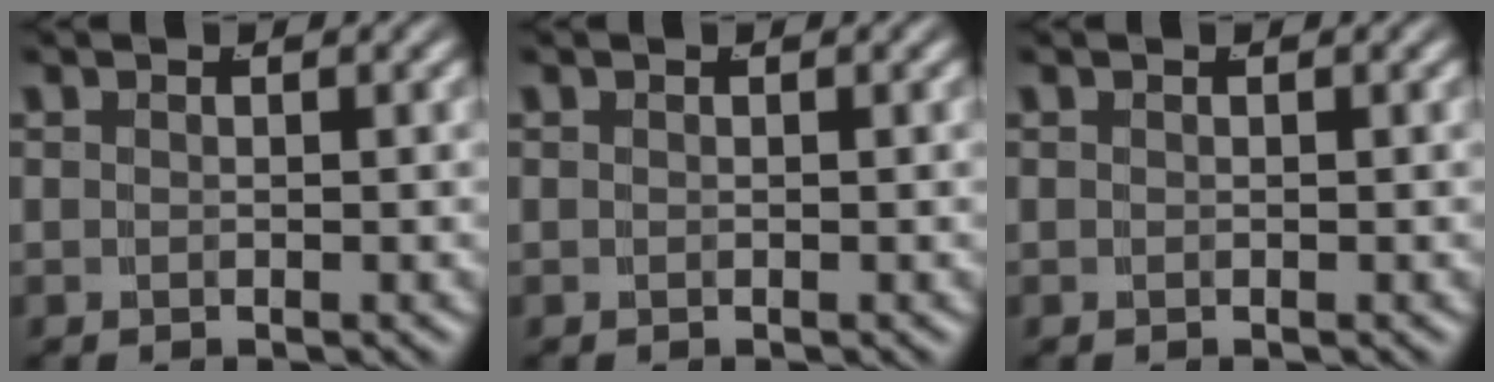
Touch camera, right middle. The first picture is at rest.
{"total": 0.0}
{"total": 0.0}